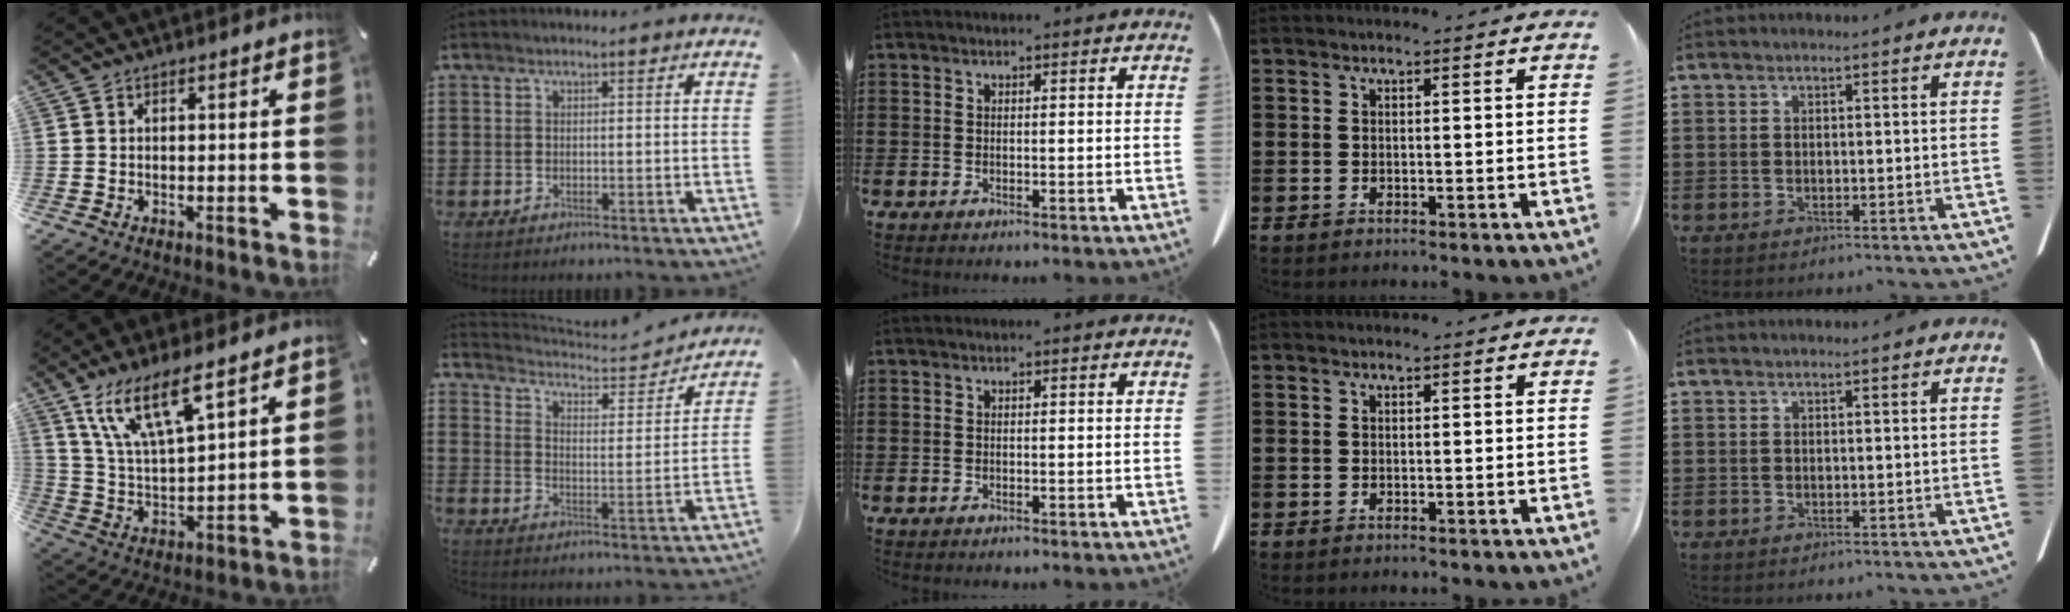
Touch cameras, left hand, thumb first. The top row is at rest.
{"thumb": {"total": 13.7, "force": [9.1, 4.2, 9.3], "torque": [-0.208, -0.034, 0.162]}, "index": {"total": 3.7, "force": [3.6, 0.6, 0.4], "torque": [-0.034, -0.030, 0.054]}}